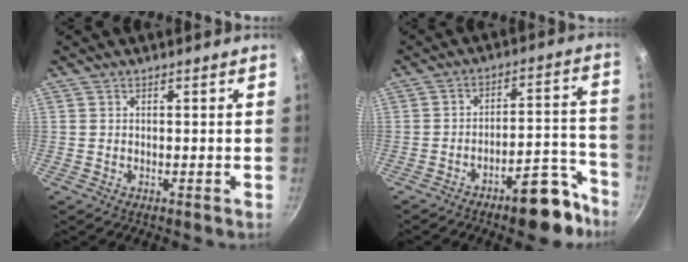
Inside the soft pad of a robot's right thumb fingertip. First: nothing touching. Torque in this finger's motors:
{"motor_torque": [1.98, 0.68, 1.10, -1.09, 0.09]}